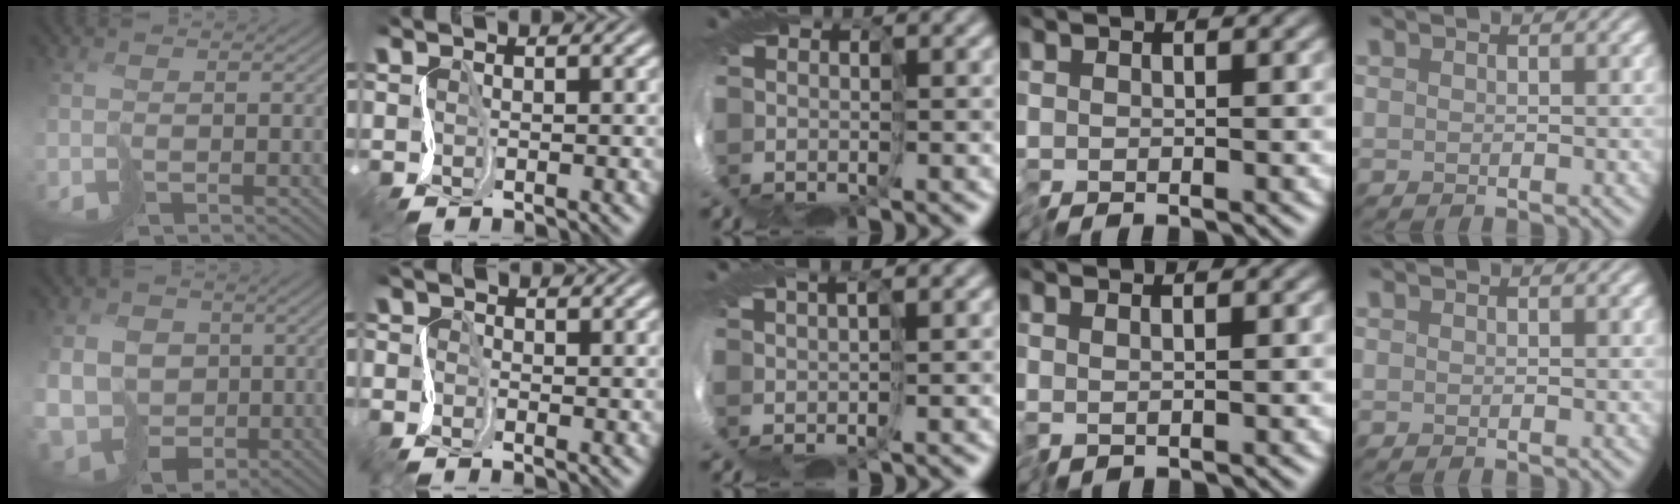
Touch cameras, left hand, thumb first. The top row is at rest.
{"thumb": {"total": 11.0, "force": [-0.8, 9.8, 4.9], "torque": [-0.135, -0.026, -0.028]}, "index": {"total": 1.7, "force": [-1.7, 0.2, -0.1], "torque": [-0.003, -0.004, -0.034]}, "middle": {"total": 2.7, "force": [0.6, -2.5, -0.8], "torque": [0.034, 0.019, -0.003]}, "ring": {"total": 0.6, "force": [0.4, -0.5, 0.1], "torque": [-0.001, 0.002, 0.013]}}